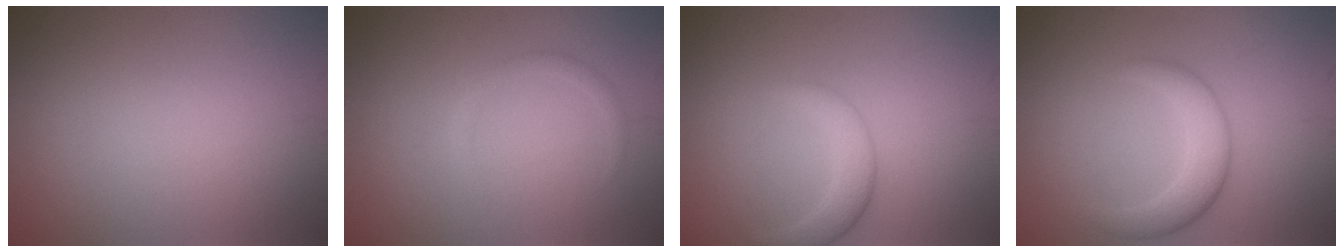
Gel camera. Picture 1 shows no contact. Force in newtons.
{"total": 1.0, "press": 1.0, "slide": 0.0}
{"total": 2.6, "press": 2.6, "slide": 0.2}
{"total": 3.5, "press": 3.5, "slide": 0.0}